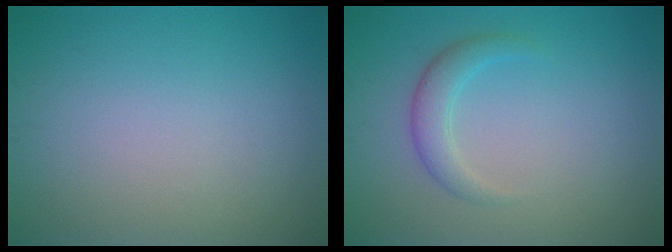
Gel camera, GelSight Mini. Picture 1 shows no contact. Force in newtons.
{"total": 2.2, "press": 2.2, "slide": 0.1}